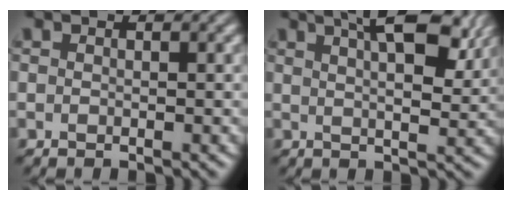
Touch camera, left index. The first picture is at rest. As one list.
[{"total": 9.6, "force": [5.5, 3.3, 7.1], "torque": [-0.076, 0.027, 0.057]}]